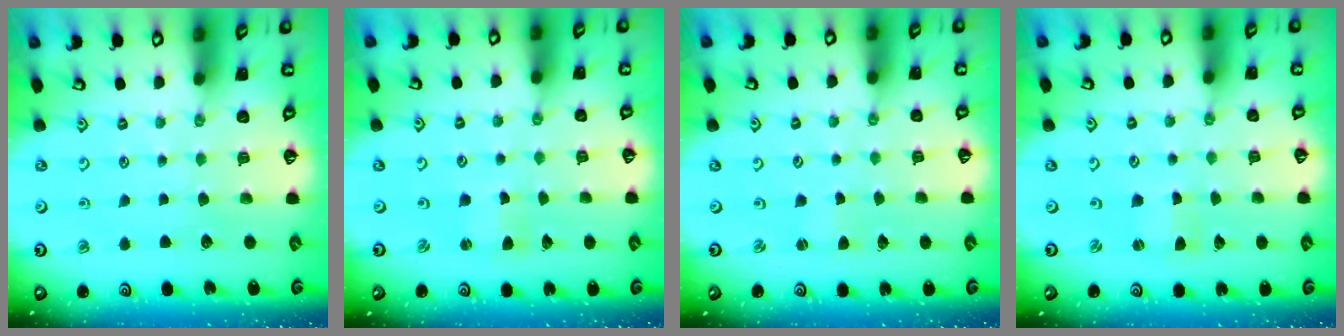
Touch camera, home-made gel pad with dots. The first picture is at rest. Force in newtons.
{"total": 1.5, "press": 1.4, "slide": 0.3}
{"total": 0.0}
{"total": 0.7, "press": 0.7, "slide": 0.1}